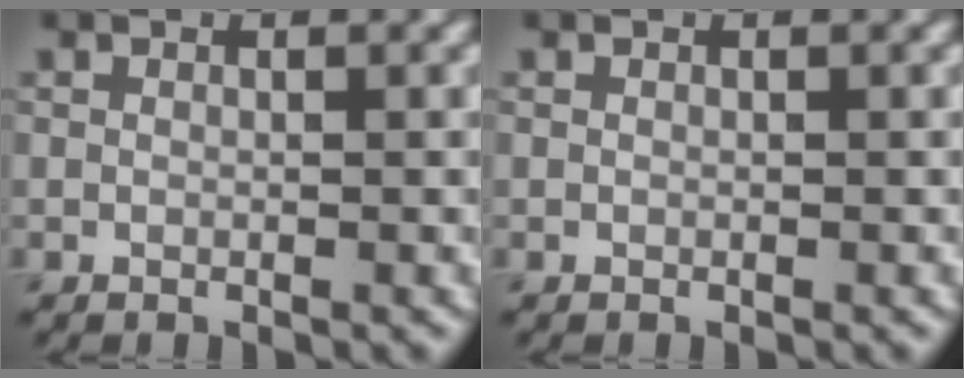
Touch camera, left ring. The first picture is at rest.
{"total": 0.0}